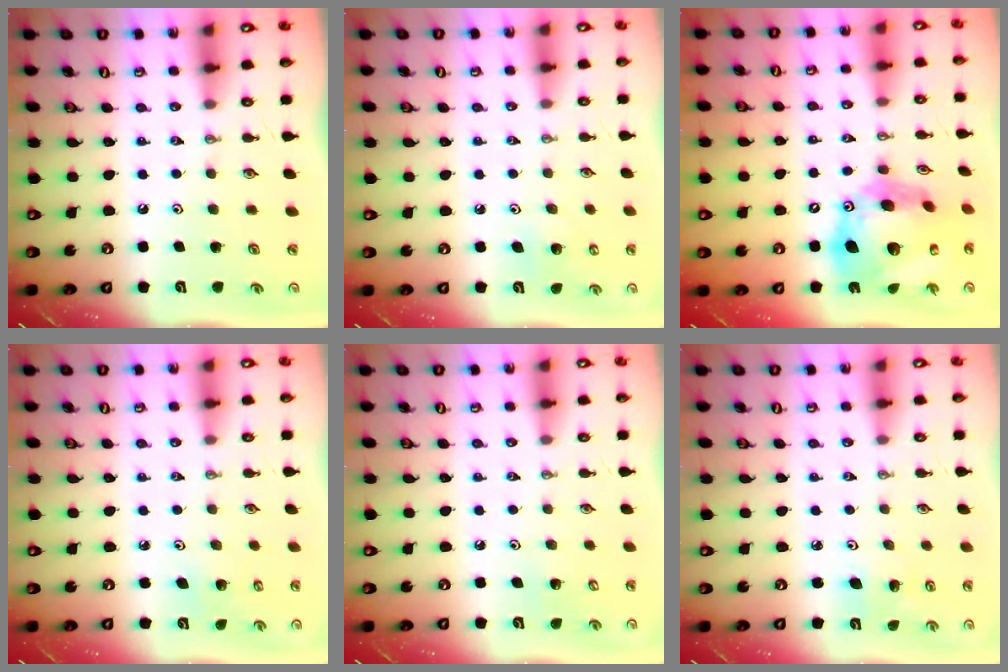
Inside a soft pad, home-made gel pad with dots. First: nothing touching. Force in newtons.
{"total": 4.1, "press": 4.1, "slide": 0.4}
{"total": 23.1, "press": 23.0, "slide": 2.3}
{"total": 3.7, "press": 3.6, "slide": 0.3}
{"total": 2.8, "press": 2.8, "slide": 0.2}
{"total": 4.3, "press": 4.1, "slide": 1.2}